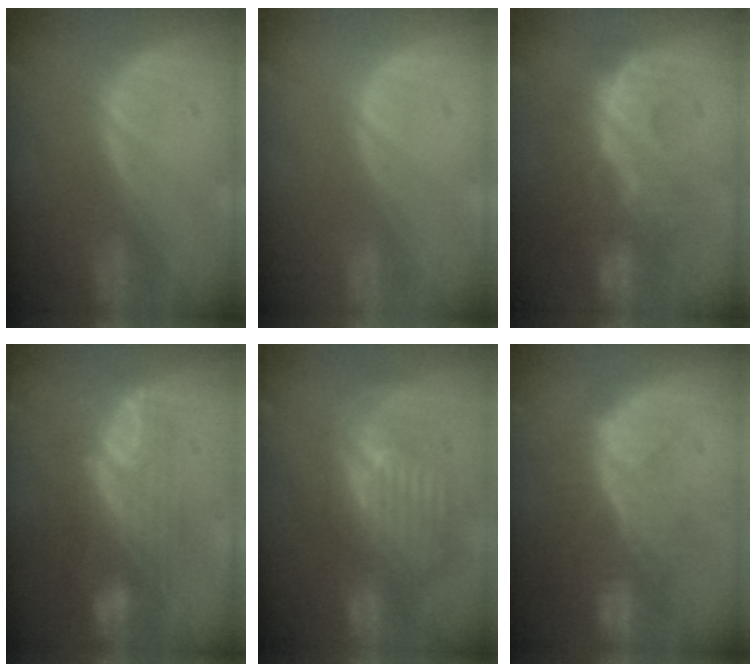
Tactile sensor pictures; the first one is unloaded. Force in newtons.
{"total": 0.0}
{"total": 9.1, "press": 8.9, "slide": 1.7}
{"total": 8.3, "press": 7.9, "slide": 2.3}
{"total": 10.5, "press": 9.4, "slide": 4.6}
{"total": 10.4, "press": 8.9, "slide": 5.4}